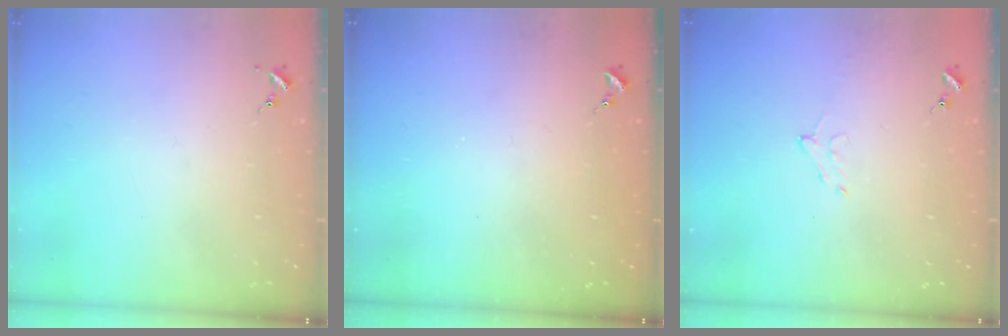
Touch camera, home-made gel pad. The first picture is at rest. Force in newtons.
{"total": 0.0}
{"total": 5.4, "press": 5.3, "slide": 0.8}